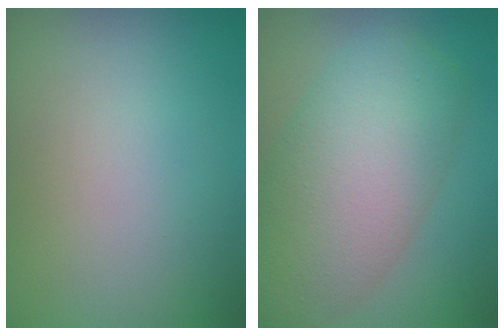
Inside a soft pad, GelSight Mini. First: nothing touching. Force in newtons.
{"total": 9.3, "press": 9.2, "slide": 0.4}